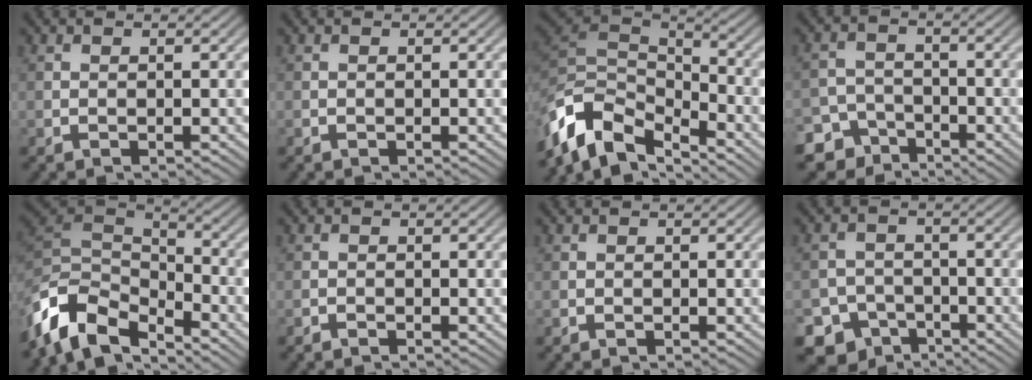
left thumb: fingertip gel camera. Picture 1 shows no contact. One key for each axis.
{"total": 0.0}
{"total": 11.4, "fx": -6.6, "fy": 5.8, "fz": 7.3, "tx": -0.161, "ty": -0.005, "tz": -0.128}
{"total": 6.9, "fx": -5.1, "fy": 4.4, "fz": 1.3, "tx": -0.012, "ty": -0.013, "tz": -0.095}
{"total": 11.2, "fx": -7.0, "fy": 5.9, "fz": 6.4, "tx": -0.146, "ty": -0.003, "tz": -0.144}
{"total": 0.6, "fx": -0.6, "fy": 0.1, "fz": 0.1, "tx": 0.000, "ty": -0.001, "tz": -0.011}
{"total": 0.0}
{"total": 7.5, "fx": -5.4, "fy": 5.1, "fz": 1.3, "tx": -0.017, "ty": -0.013, "tz": -0.095}